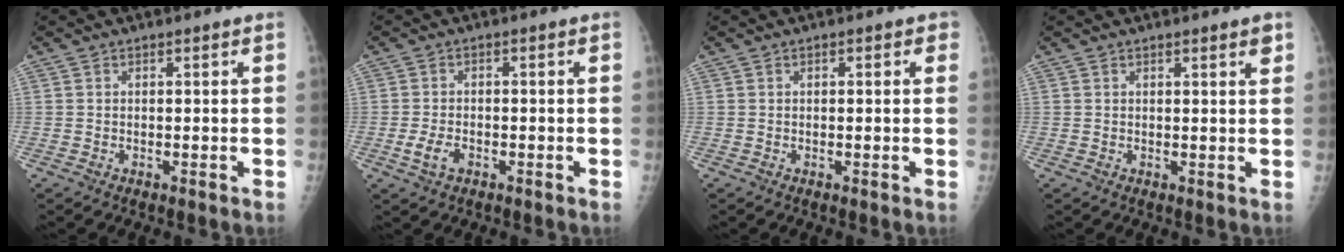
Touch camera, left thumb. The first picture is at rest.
{"total": 3.4, "force": [-1.6, 2.0, 2.2], "torque": [-0.045, 0.006, -0.028]}
{"total": 1.6, "force": [0.6, 0.8, 1.2], "torque": [-0.008, 0.002, 0.005]}
{"total": 1.9, "force": [1.2, 0.3, 1.4], "torque": [-0.018, -0.006, 0.015]}